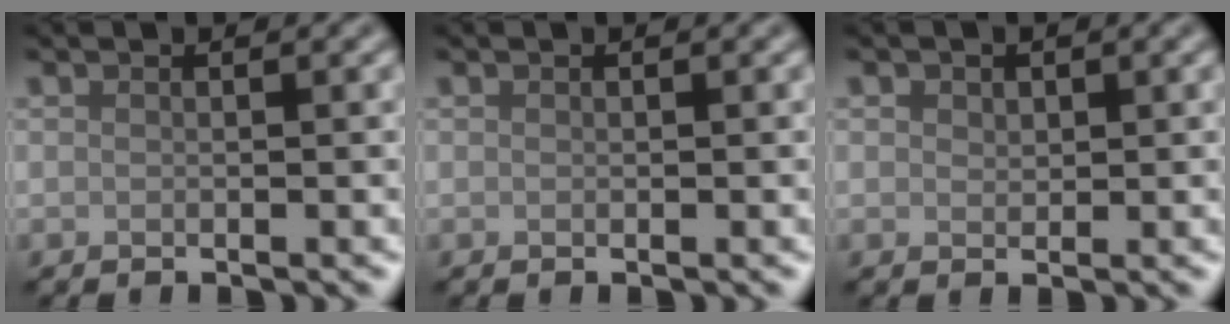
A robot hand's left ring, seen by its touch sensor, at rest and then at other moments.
{"total": 0.0}
{"total": 1.0, "force": [0.5, 0.8, 0.3], "torque": [-0.006, -0.002, 0.007]}